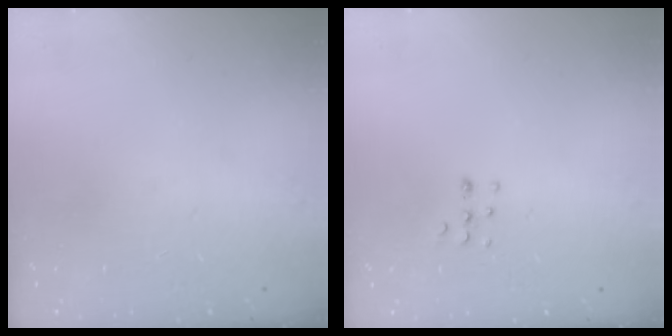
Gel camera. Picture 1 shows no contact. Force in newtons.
{"total": 4.3, "press": 4.2, "slide": 1.1}